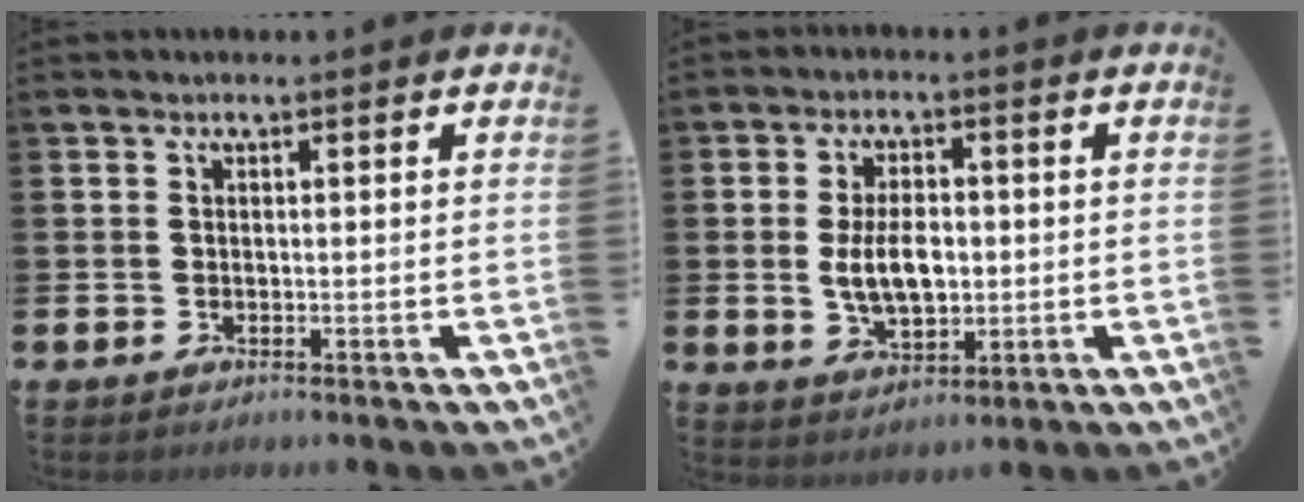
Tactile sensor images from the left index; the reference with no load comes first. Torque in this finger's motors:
{"motor_torque": [0.68, 0.12, 0.83, 0.08]}